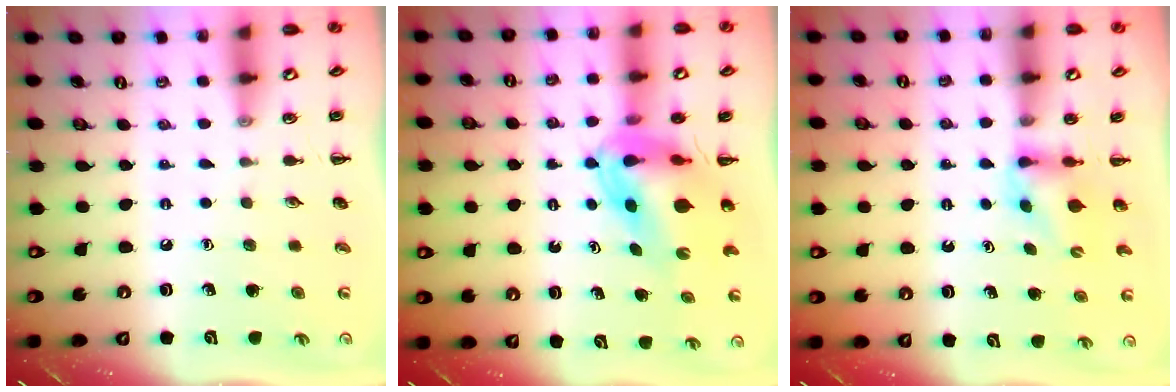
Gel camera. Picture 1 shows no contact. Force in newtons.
{"total": 7.9, "press": 7.5, "slide": 2.6}
{"total": 3.6, "press": 3.3, "slide": 1.4}